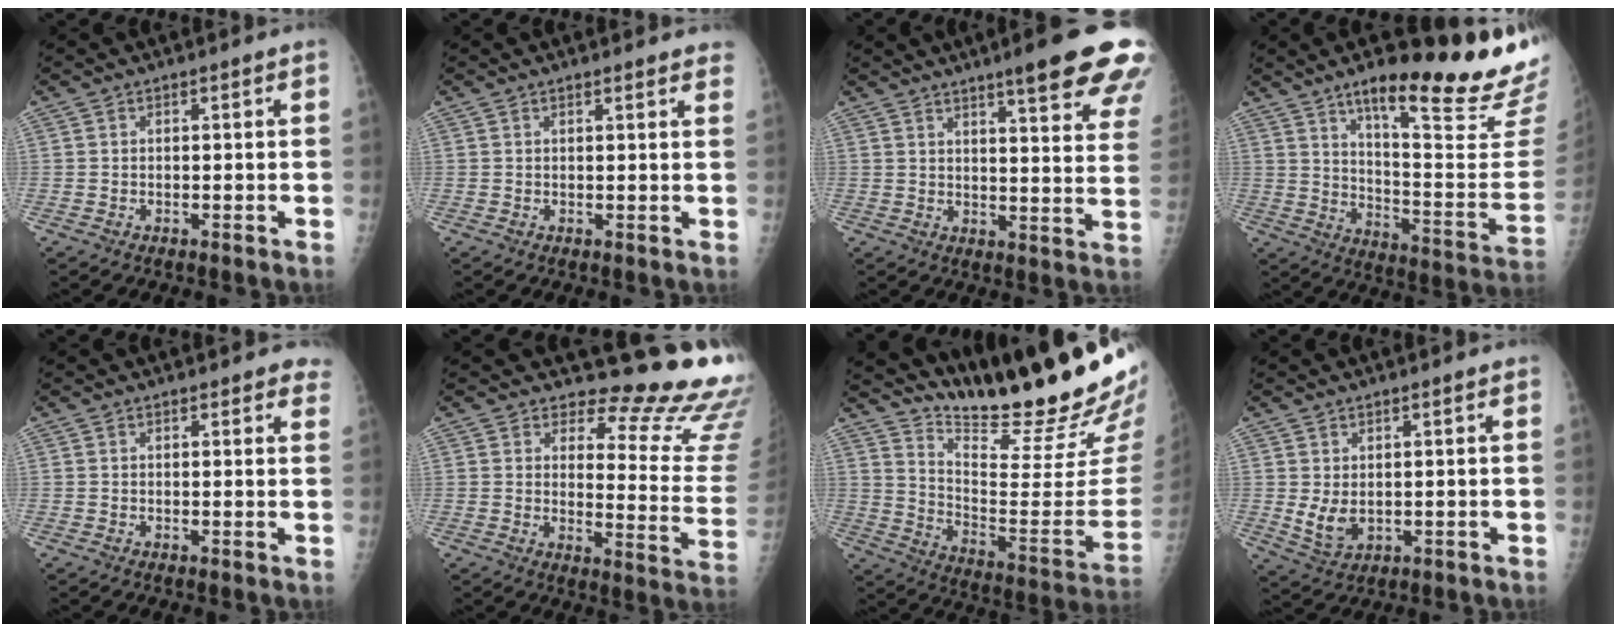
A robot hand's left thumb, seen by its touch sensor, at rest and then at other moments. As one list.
[{"total": 3.9, "force": [3.5, 0.8, 1.4], "torque": [0.000, -0.007, 0.029]}, {"total": 18.5, "force": [12.9, 2.7, 13.0], "torque": [-0.140, -0.051, 0.154]}, {"total": 25.0, "force": [18.2, 3.0, 16.9], "torque": [-0.207, -0.126, 0.263]}, {"total": 4.2, "force": [3.7, 1.5, 1.3], "torque": [0.016, -0.010, 0.027]}, {"total": 17.2, "force": [16.3, 3.1, 4.2], "torque": [-0.008, -0.189, 0.175]}, {"total": 27.1, "force": [22.2, 3.7, 15.1], "torque": [-0.205, -0.163, 0.326]}, {"total": 4.8, "force": [0.9, 2.9, 3.6], "torque": [-0.059, -0.016, 0.030]}]